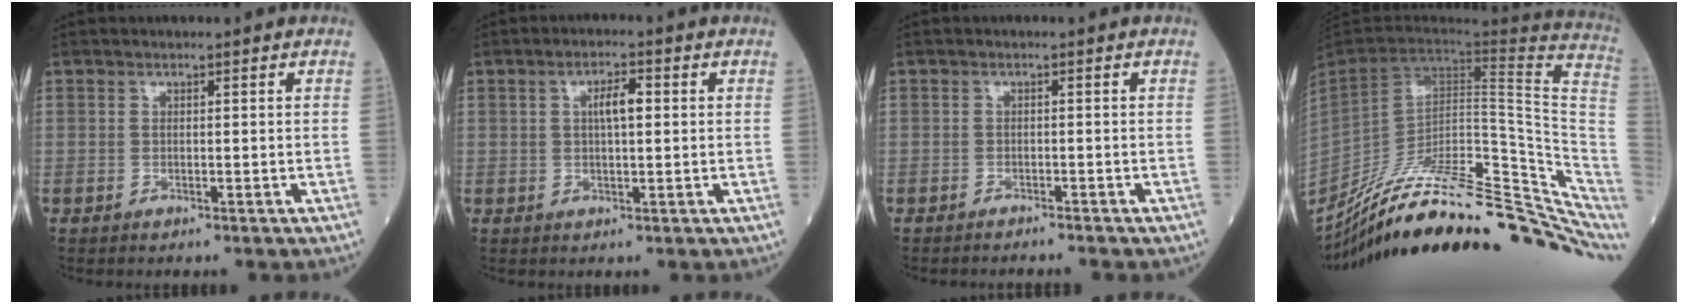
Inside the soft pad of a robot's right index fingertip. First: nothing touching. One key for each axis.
{"total": 3.5, "fx": 0.7, "fy": 0.9, "fz": 3.4, "tx": -0.059, "ty": 0.006, "tz": 0.011}
{"total": 2.4, "fx": -2.4, "fy": 0.0, "fz": 0.5, "tx": -0.007, "ty": -0.003, "tz": -0.030}
{"total": 34.6, "fx": -26.2, "fy": 8.8, "fz": 20.8, "tx": -0.254, "ty": -0.025, "tz": -0.378}